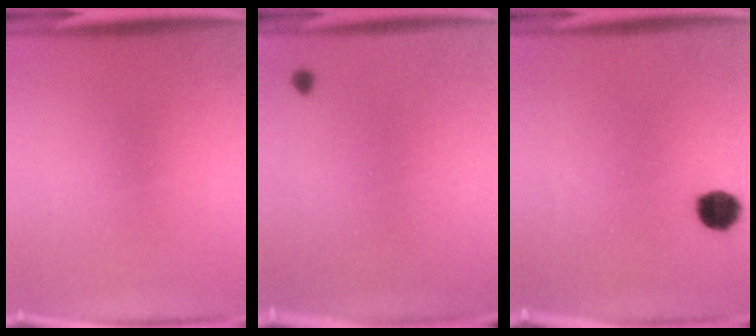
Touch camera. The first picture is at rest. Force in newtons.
{"total": 0.8}
{"total": 4.9}